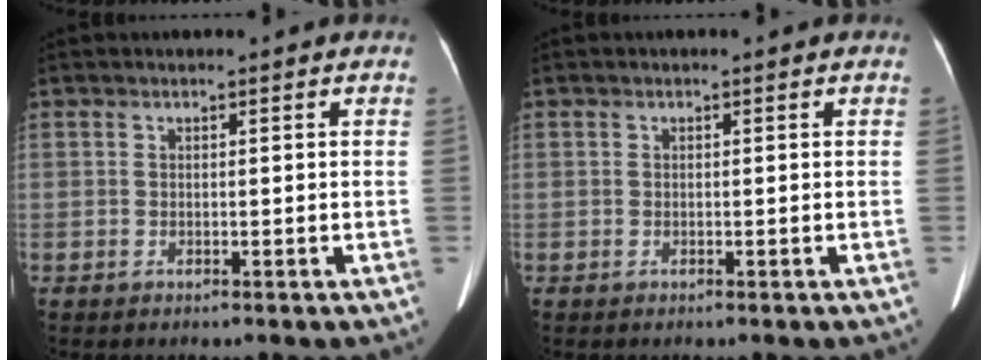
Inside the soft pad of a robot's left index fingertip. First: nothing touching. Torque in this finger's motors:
{"motor_torque": [-0.06, 0.20, -0.16, -0.01]}